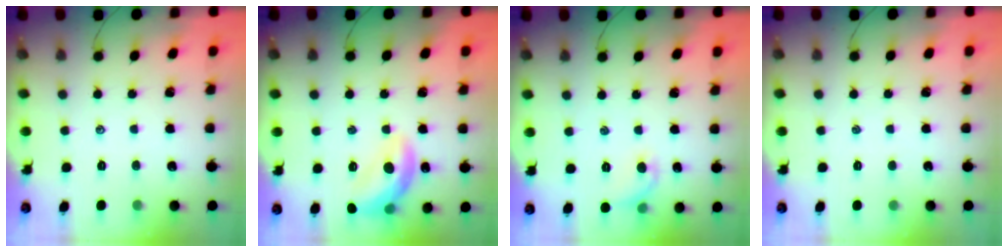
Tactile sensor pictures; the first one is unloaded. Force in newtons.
{"total": 13.5, "press": 13.4, "slide": 1.8}
{"total": 5.5, "press": 5.4, "slide": 1.4}
{"total": 0.0}